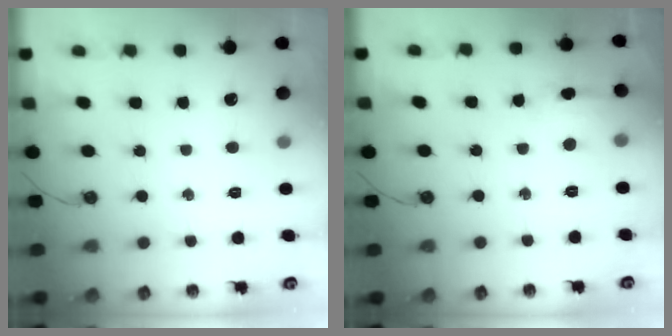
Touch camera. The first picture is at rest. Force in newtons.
{"total": 5.8, "press": 5.6, "slide": 1.8}